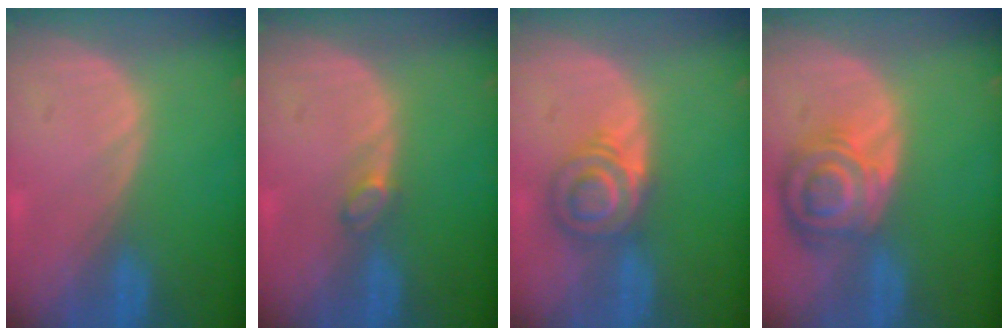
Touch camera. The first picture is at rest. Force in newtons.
{"total": 1.6, "press": 1.6, "slide": 0.2}
{"total": 5.7, "press": 5.6, "slide": 1.0}
{"total": 8.4, "press": 7.4, "slide": 3.9}